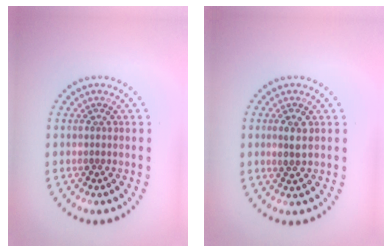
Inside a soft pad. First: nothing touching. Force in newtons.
{"total": 1.6, "press": 1.6, "slide": 0.4}